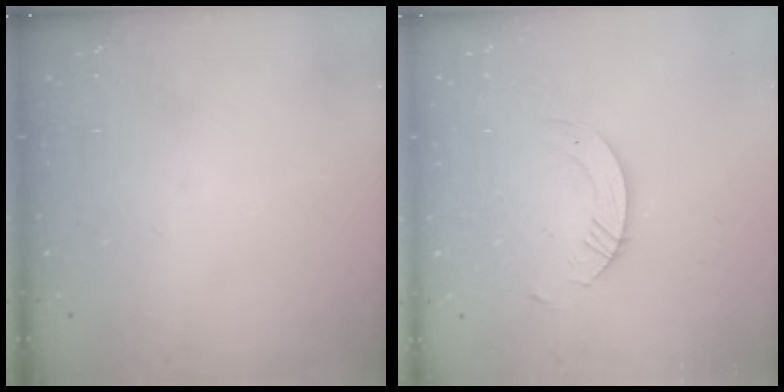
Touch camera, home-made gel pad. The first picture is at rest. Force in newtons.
{"total": 3.5, "press": 3.5, "slide": 0.4}